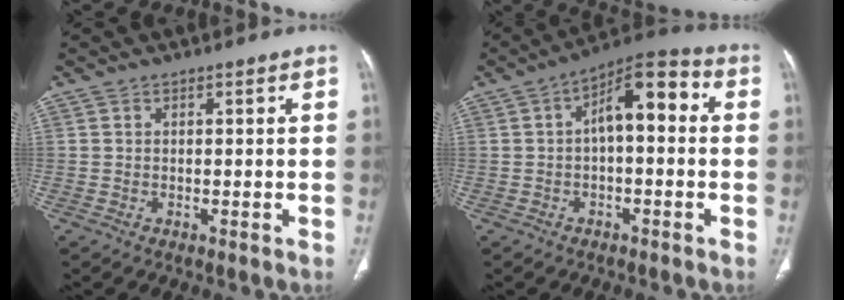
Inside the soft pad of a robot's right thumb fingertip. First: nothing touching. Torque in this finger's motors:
{"motor_torque": [1.07, 3.09, 1.45, -0.26, 0.11]}